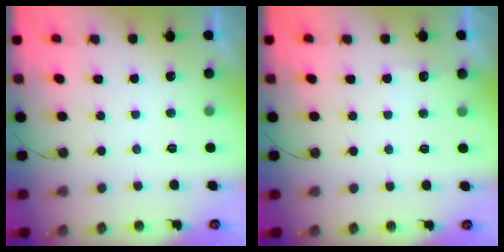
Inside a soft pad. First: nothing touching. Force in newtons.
{"total": 3.8, "press": 3.8, "slide": 0.4}